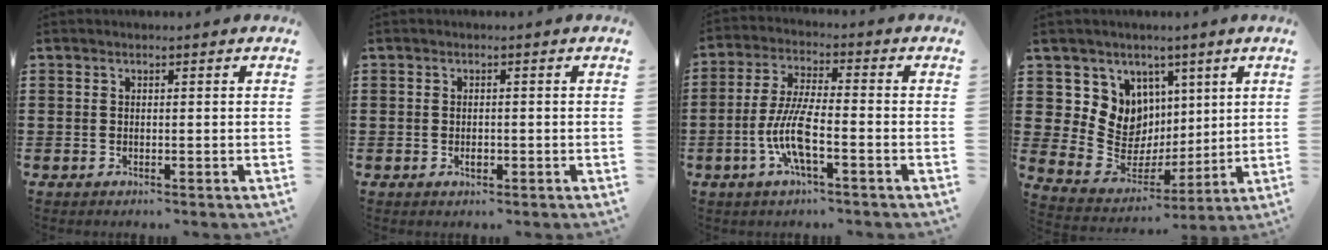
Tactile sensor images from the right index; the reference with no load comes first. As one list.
[{"total": 1.2, "force": [-0.2, 0.5, 1.0], "torque": [-0.019, 0.000, -0.004]}, {"total": 8.3, "force": [-2.9, 1.8, 7.5], "torque": [-0.171, -0.014, -0.062]}, {"total": 10.0, "force": [2.4, 9.3, 2.9], "torque": [-0.083, -0.032, 0.052]}]